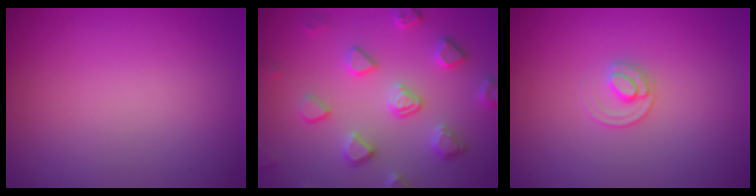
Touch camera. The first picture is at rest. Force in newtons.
{"total": 4.1, "press": 4.1, "slide": 0.4}
{"total": 1.7, "press": 1.7, "slide": 0.1}